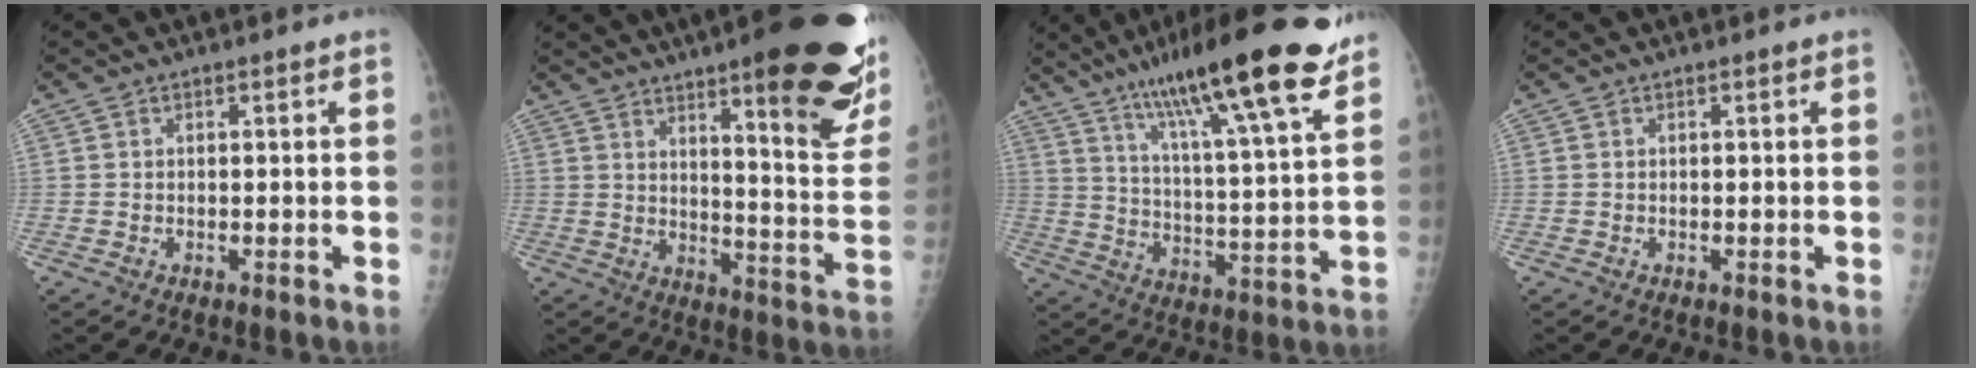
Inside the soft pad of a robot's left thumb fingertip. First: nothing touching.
{"total": 25.7, "force": [14.5, 5.3, 20.6], "torque": [-0.227, -0.069, 0.199]}
{"total": 23.0, "force": [15.3, 3.0, 16.8], "torque": [-0.253, -0.048, 0.244]}
{"total": 0.0}